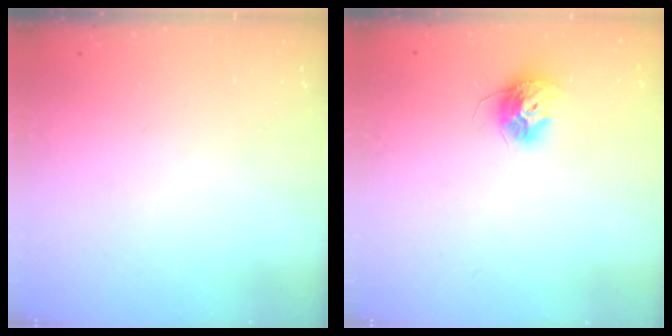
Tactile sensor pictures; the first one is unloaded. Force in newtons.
{"total": 10.3, "press": 10.3, "slide": 0.7}